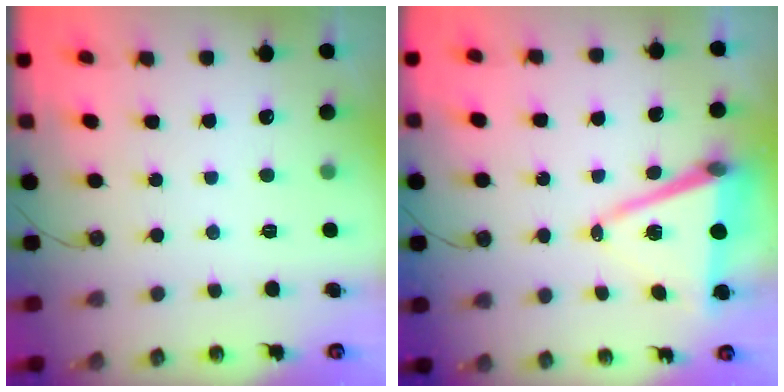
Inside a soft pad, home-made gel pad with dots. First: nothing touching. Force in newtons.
{"total": 10.9, "press": 10.2, "slide": 4.0}